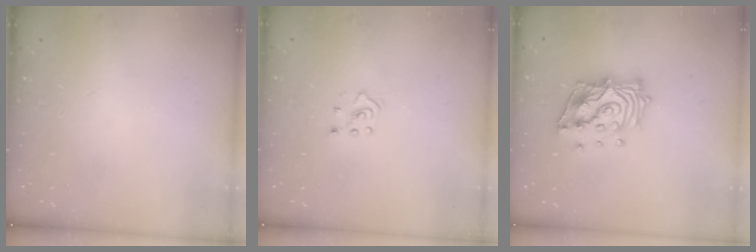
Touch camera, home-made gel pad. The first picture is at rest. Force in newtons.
{"total": 2.4, "press": 2.4, "slide": 0.5}
{"total": 16.3, "press": 16.1, "slide": 2.3}